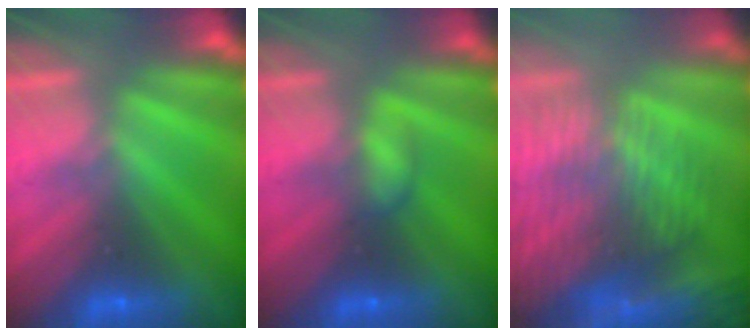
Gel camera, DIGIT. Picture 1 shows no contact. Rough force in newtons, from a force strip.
{"total": 2.2}
{"total": 8.6}